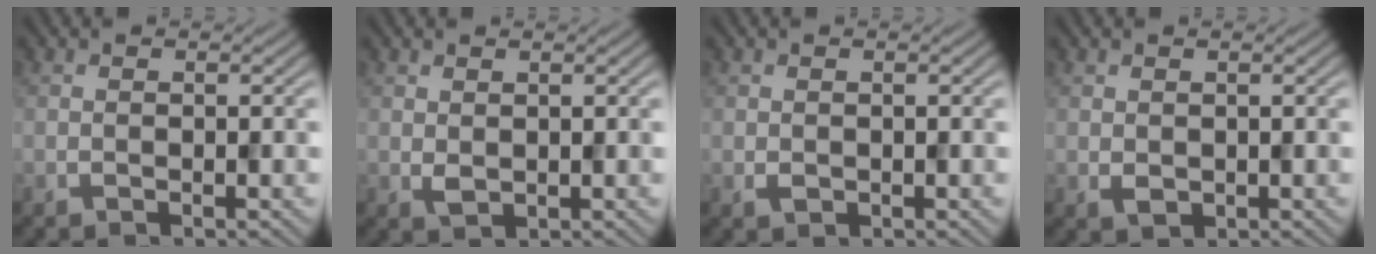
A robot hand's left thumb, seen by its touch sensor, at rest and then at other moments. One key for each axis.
{"total": 1.7, "fx": 0.3, "fy": 1.4, "fz": 0.9, "tx": -0.022, "ty": -0.001, "tz": 0.013}
{"total": 1.2, "fx": -0.3, "fy": 1.1, "fz": 0.3, "tx": -0.010, "ty": -0.002, "tz": 0.001}
{"total": 1.7, "fx": -0.2, "fy": 1.5, "fz": 0.7, "tx": -0.015, "ty": -0.002, "tz": 0.005}